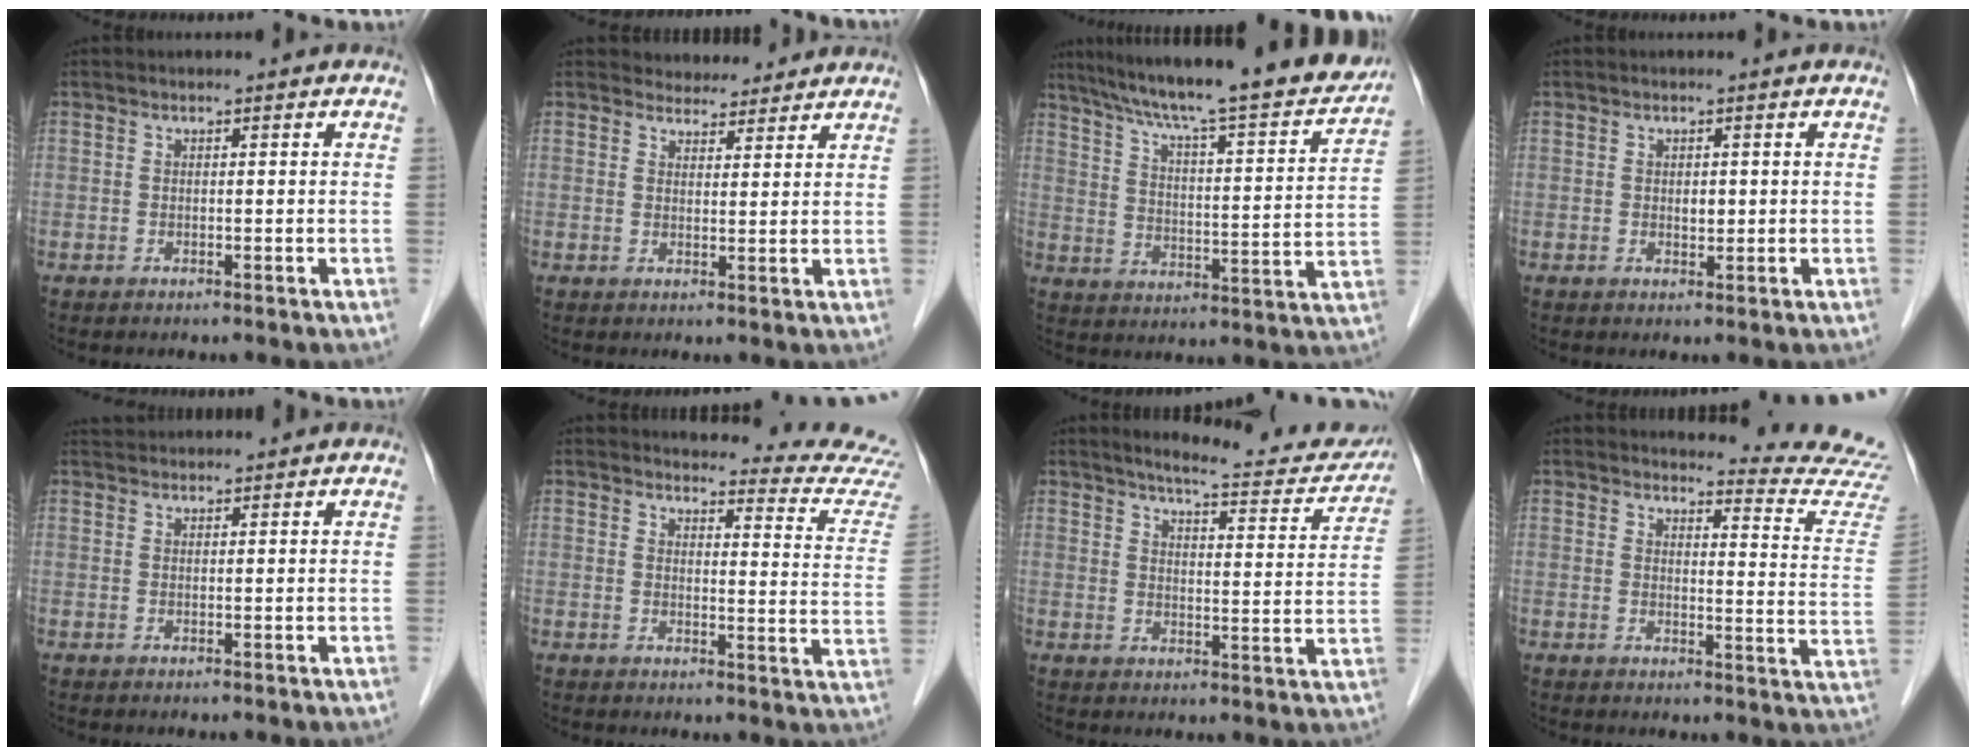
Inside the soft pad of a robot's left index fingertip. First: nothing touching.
{"total": 4.7, "force": [4.5, 1.5, 0.2], "torque": [0.000, 0.009, 0.059]}
{"total": 25.1, "force": [21.6, 2.3, 12.6], "torque": [-0.204, -0.020, 0.296]}
{"total": 1.1, "force": [0.2, 0.7, 0.8], "torque": [-0.011, -0.001, 0.004]}
{"total": 3.7, "force": [3.7, 0.3, 0.5], "torque": [-0.010, 0.037, 0.064]}
{"total": 15.9, "force": [15.8, -0.1, 1.6], "torque": [0.009, -0.124, 0.145]}
{"total": 14.2, "force": [13.3, 2.3, 4.5], "torque": [-0.046, -0.027, 0.156]}
{"total": 14.3, "force": [14.3, -1.0, 0.6], "torque": [0.009, -0.138, 0.133]}